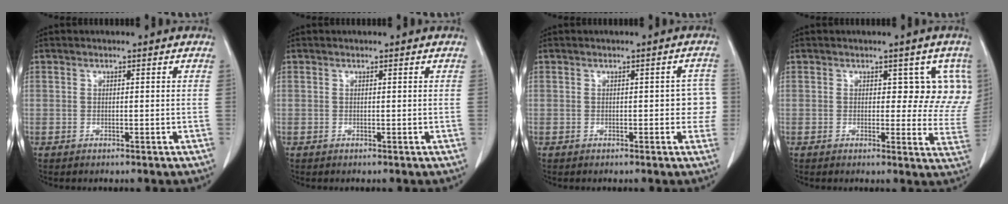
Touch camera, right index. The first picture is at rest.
{"total": 0.0}
{"total": 4.0, "force": [-0.3, 1.8, 3.6], "torque": [-0.019, 0.016, -0.008]}
{"total": 7.3, "force": [2.7, 4.3, 5.2], "torque": [-0.023, 0.000, 0.024]}